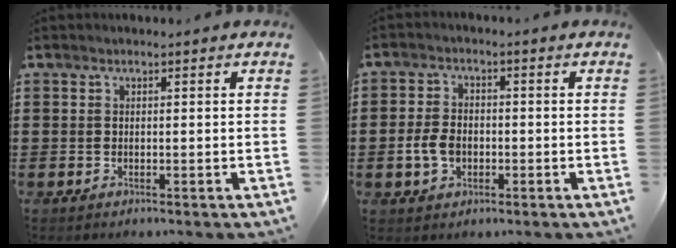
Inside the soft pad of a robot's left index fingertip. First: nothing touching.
{"total": 4.6, "force": [-1.1, 3.1, 3.2], "torque": [-0.083, -0.001, -0.026]}